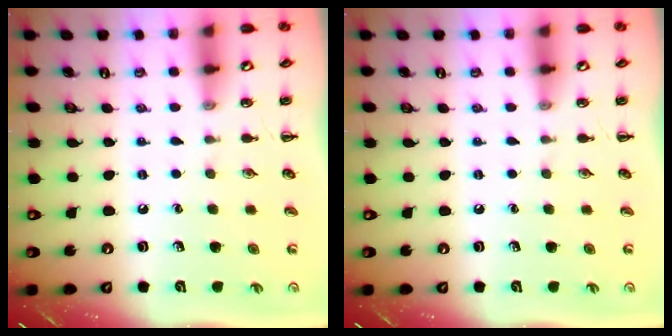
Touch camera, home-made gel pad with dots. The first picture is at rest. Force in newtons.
{"total": 0.0}